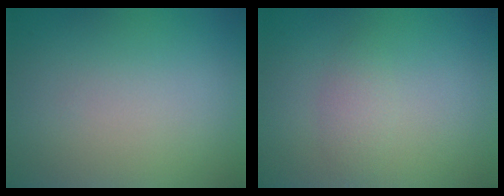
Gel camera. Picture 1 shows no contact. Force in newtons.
{"total": 1.6, "press": 1.6, "slide": 0.0}